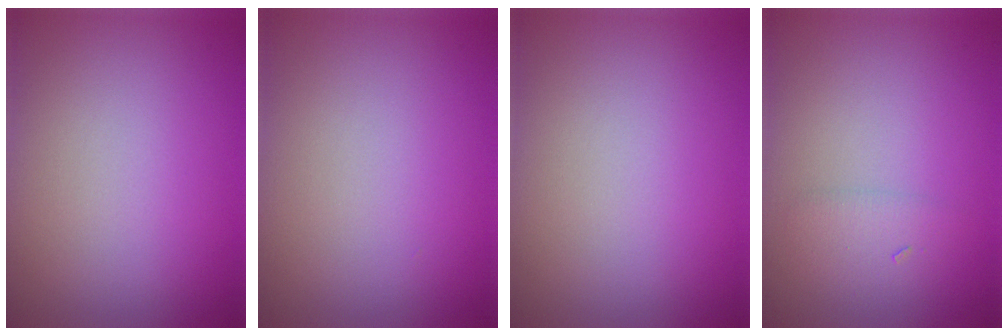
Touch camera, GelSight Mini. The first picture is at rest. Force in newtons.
{"total": 0.0}
{"total": 0.0}
{"total": 1.3, "press": 1.3, "slide": 0.1}